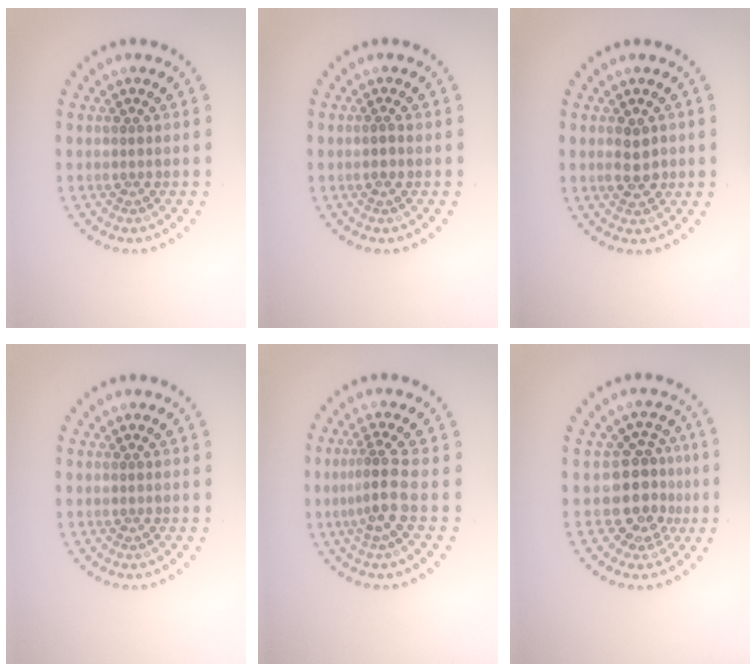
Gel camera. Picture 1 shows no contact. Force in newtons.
{"total": 0.7, "press": 0.6, "slide": 0.4}
{"total": 2.4, "press": 2.4, "slide": 0.0}
{"total": 0.0}
{"total": 2.8, "press": 2.0, "slide": 2.0}
{"total": 3.8, "press": 3.1, "slide": 2.3}